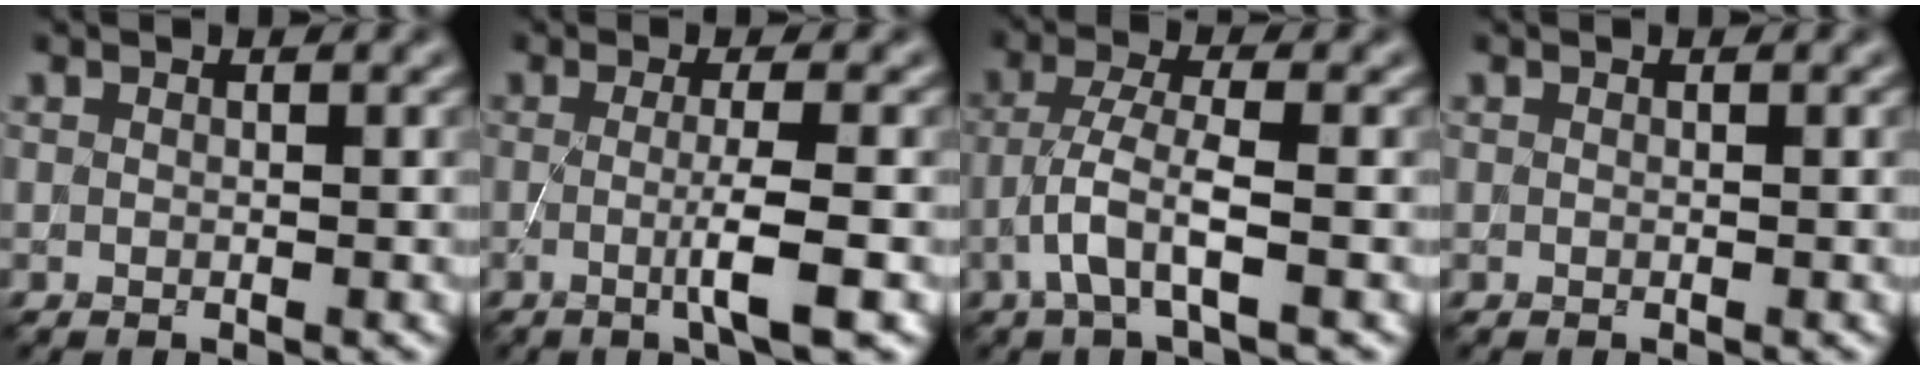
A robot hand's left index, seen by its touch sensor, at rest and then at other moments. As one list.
[{"total": 3.7, "force": [-0.5, 0.7, 3.6], "torque": [-0.058, -0.005, -0.017]}, {"total": 3.6, "force": [-1.3, 0.7, 3.3], "torque": [-0.072, 0.008, -0.033]}, {"total": 0.0}]